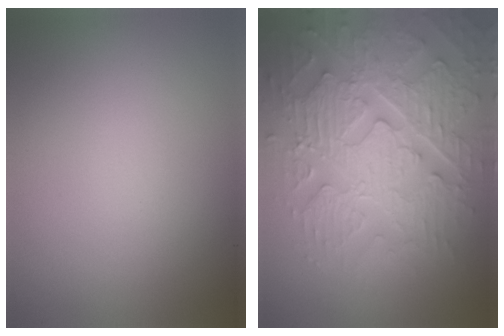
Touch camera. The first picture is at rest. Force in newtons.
{"total": 8.0, "press": 6.5, "slide": 4.7}